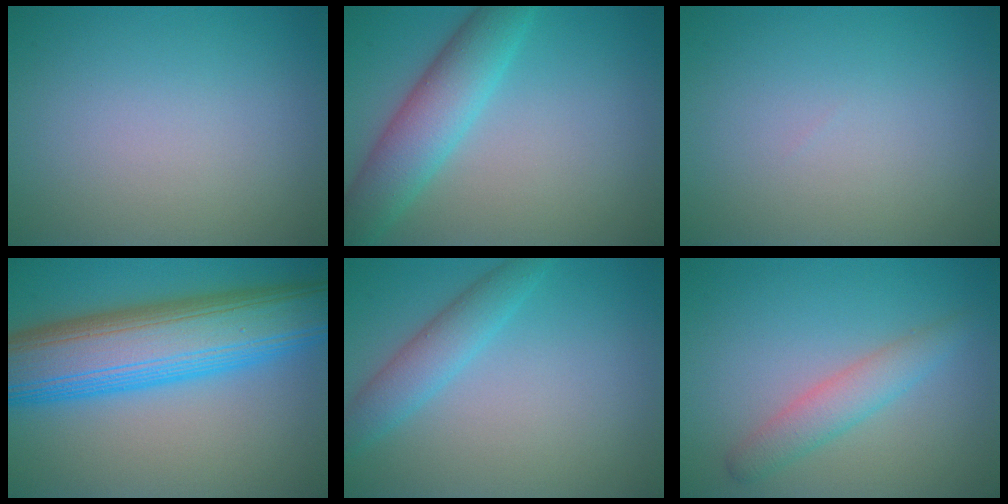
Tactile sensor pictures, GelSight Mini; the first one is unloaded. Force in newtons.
{"total": 5.6, "press": 5.6, "slide": 0.2}
{"total": 0.0}
{"total": 12.5, "press": 12.5, "slide": 0.0}
{"total": 3.0, "press": 3.0, "slide": 0.1}
{"total": 2.7, "press": 2.7, "slide": 0.0}